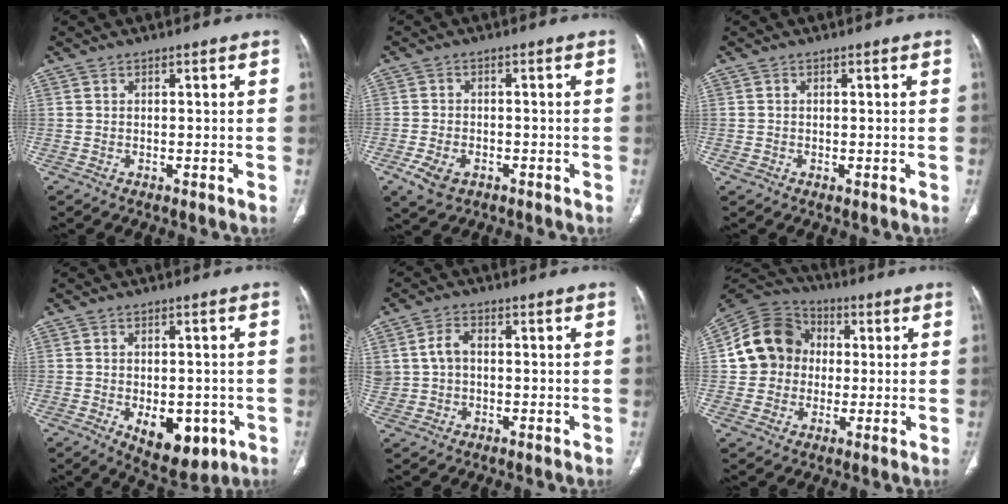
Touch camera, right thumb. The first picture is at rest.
{"total": 5.6, "force": [-2.7, 3.6, 3.3], "torque": [-0.067, 0.008, -0.043]}
{"total": 0.9, "force": [-0.2, 0.6, 0.6], "torque": [-0.013, 0.001, -0.001]}
{"total": 10.1, "force": [-3.2, 5.8, 7.7], "torque": [-0.084, 0.000, -0.029]}
{"total": 5.5, "force": [0.5, 4.1, 3.6], "torque": [-0.072, 0.012, 0.013]}
{"total": 13.4, "force": [1.0, 12.0, 5.9], "torque": [-0.088, 0.023, 0.009]}